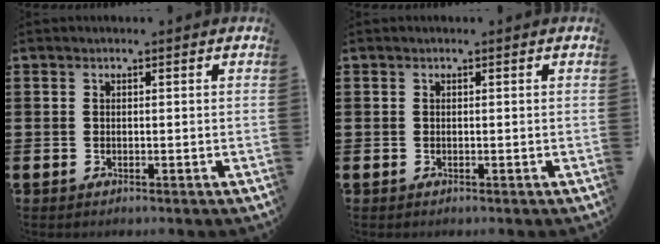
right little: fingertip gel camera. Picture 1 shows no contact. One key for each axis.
{"total": 0.0}